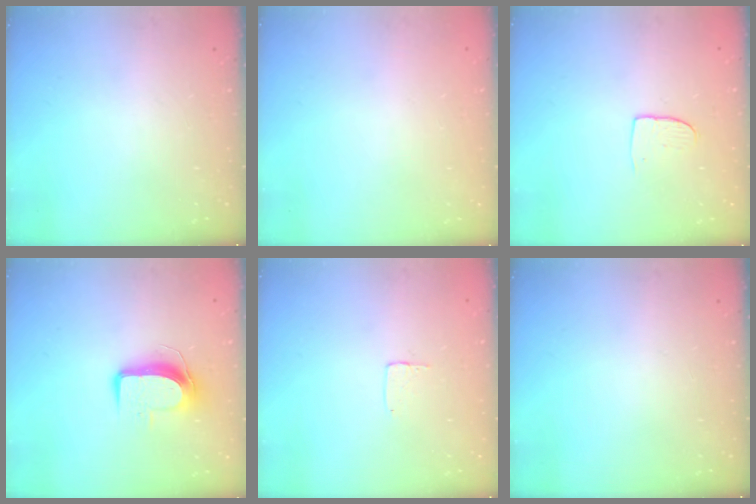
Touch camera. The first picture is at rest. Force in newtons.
{"total": 0.0}
{"total": 4.1, "press": 4.1, "slide": 0.3}
{"total": 10.0, "press": 10.0, "slide": 1.0}
{"total": 3.5, "press": 3.5, "slide": 0.2}
{"total": 0.0}